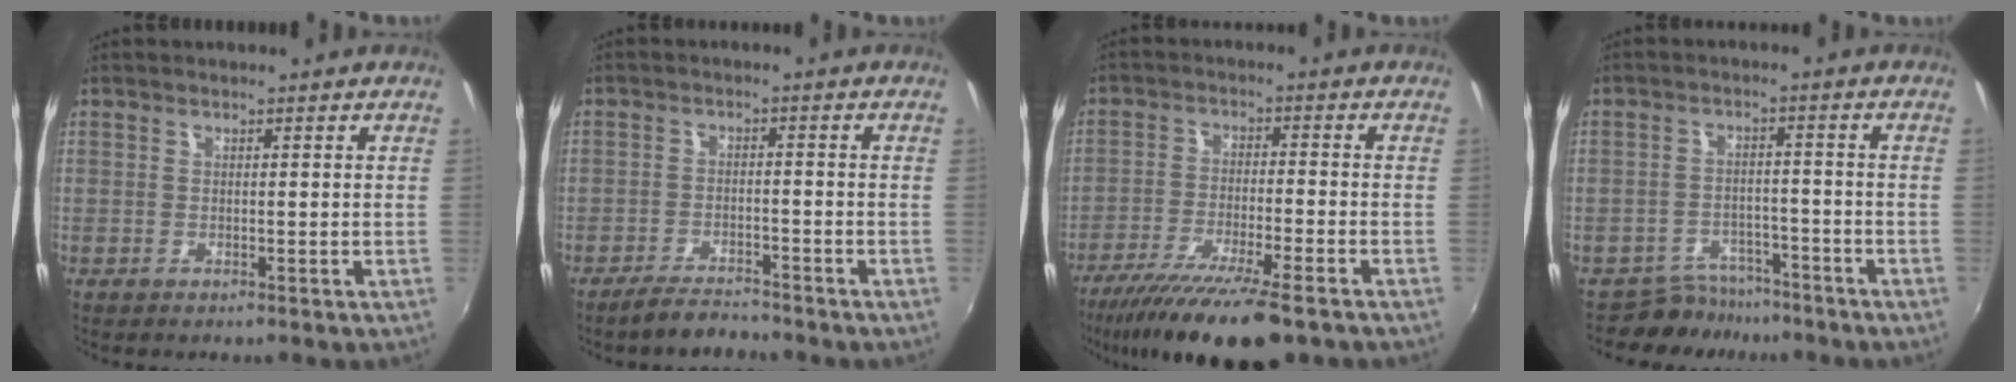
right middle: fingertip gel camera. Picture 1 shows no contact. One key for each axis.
{"total": 4.8, "fx": -4.5, "fy": 0.9, "fz": 1.5, "tx": -0.048, "ty": -0.005, "tz": -0.077}
{"total": 15.5, "fx": -11.7, "fy": 2.2, "fz": 9.9, "tx": -0.198, "ty": -0.045, "tz": -0.197}
{"total": 6.2, "fx": -5.5, "fy": 2.8, "fz": 0.0, "tx": -0.011, "ty": 0.010, "tz": -0.083}